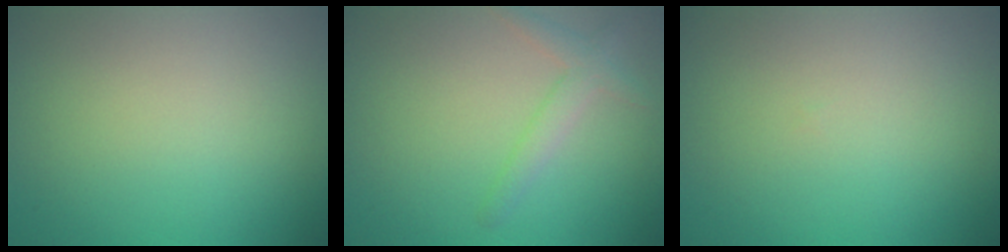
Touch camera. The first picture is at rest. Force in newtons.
{"total": 2.0, "press": 2.0, "slide": 0.1}
{"total": 0.0}